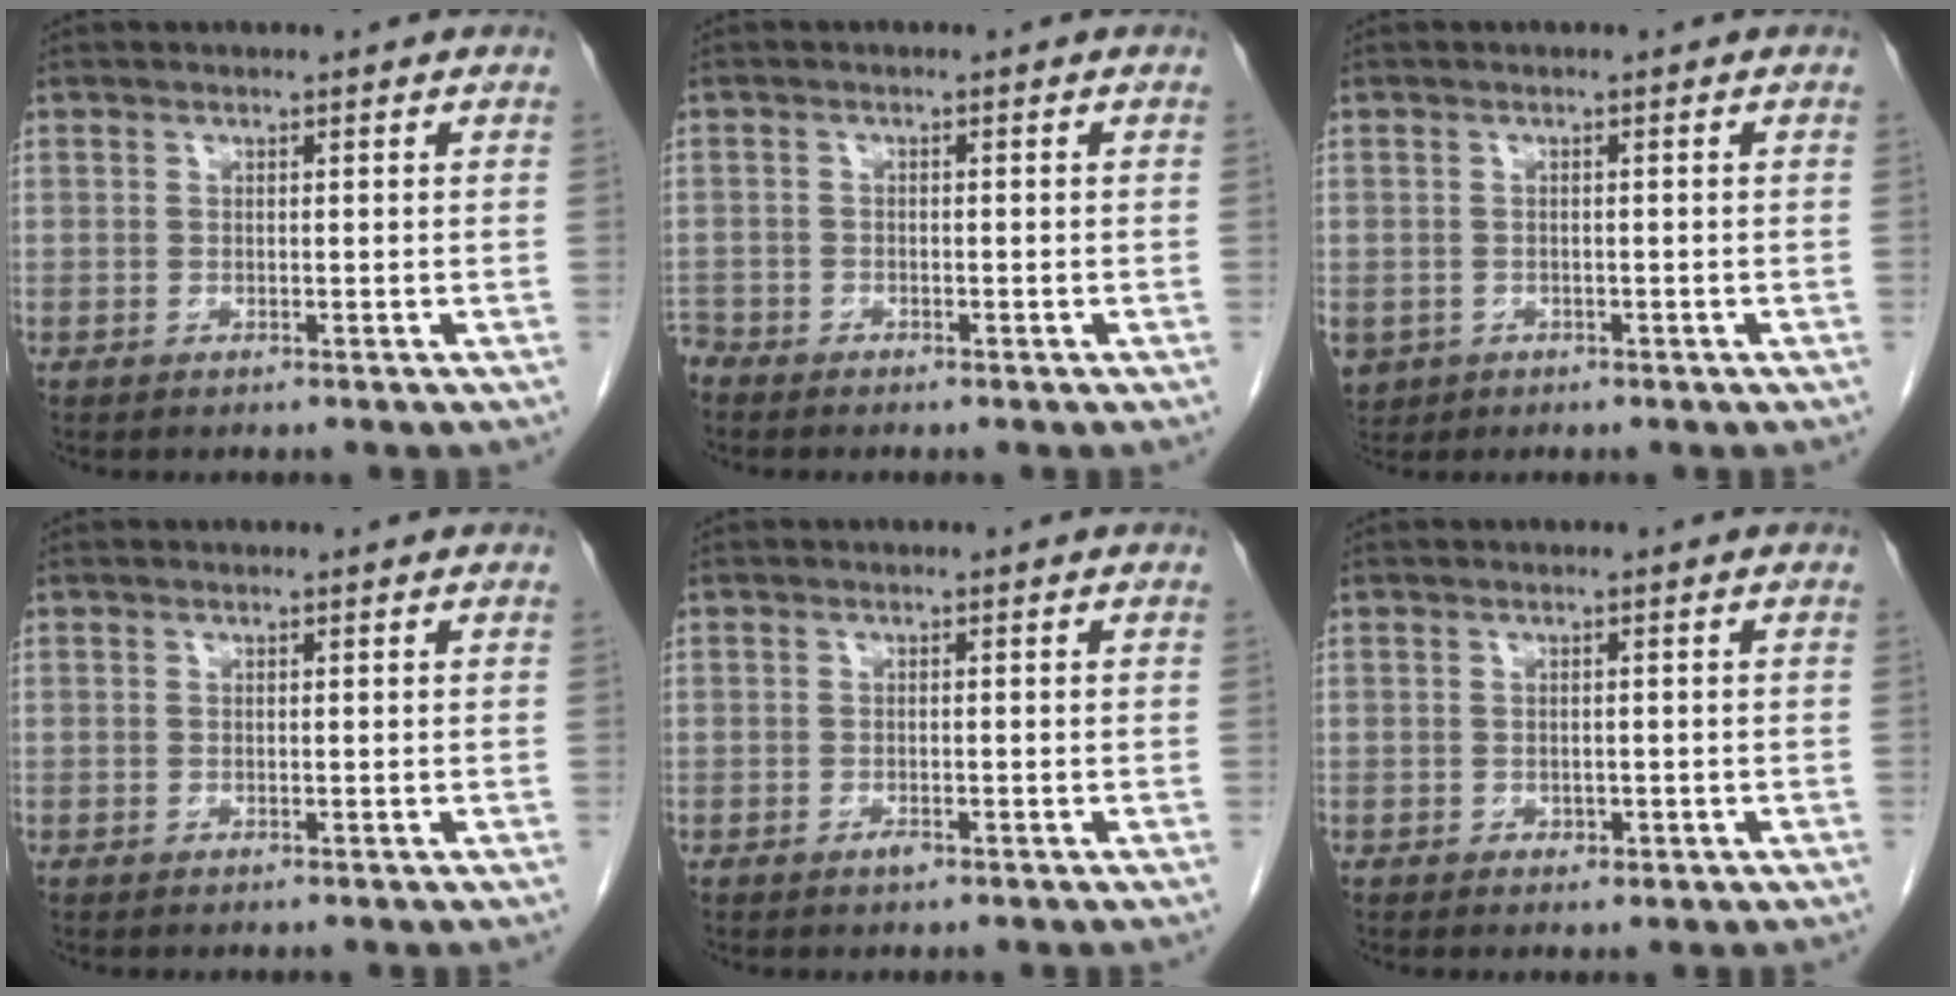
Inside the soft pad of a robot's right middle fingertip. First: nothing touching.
{"total": 2.1, "force": [-1.9, 0.8, 0.1], "torque": [-0.004, -0.002, -0.037]}
{"total": 4.7, "force": [-2.1, 4.0, 1.3], "torque": [-0.033, -0.002, -0.028]}
{"total": 0.0}
{"total": 1.0, "force": [-0.6, 0.3, 0.7], "torque": [-0.012, 0.000, -0.009]}
{"total": 1.1, "force": [-0.4, 0.8, 0.6], "torque": [-0.011, 0.000, 0.000]}